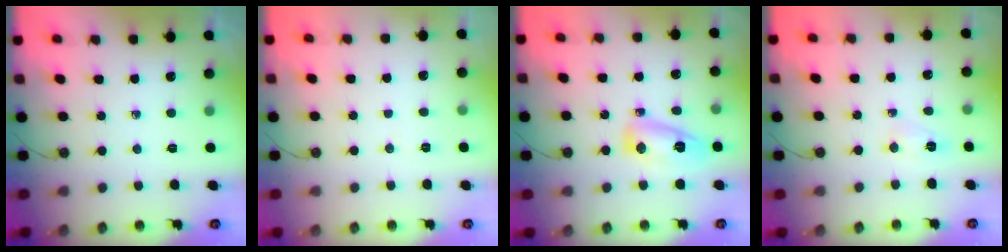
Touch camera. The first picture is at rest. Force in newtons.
{"total": 13.2, "press": 3.1, "slide": 12.8}
{"total": 8.9, "press": 8.9, "slide": 0.4}
{"total": 2.7, "press": 2.5, "slide": 1.1}